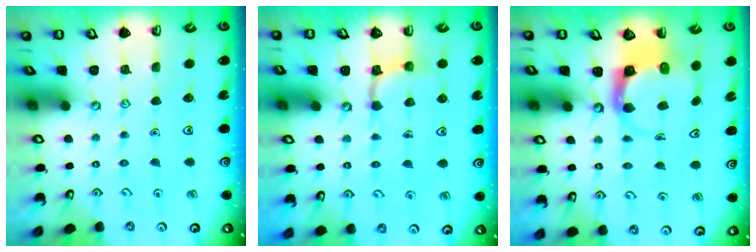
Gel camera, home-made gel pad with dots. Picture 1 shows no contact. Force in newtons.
{"total": 3.0, "press": 2.9, "slide": 0.7}
{"total": 3.6, "press": 3.6, "slide": 0.6}